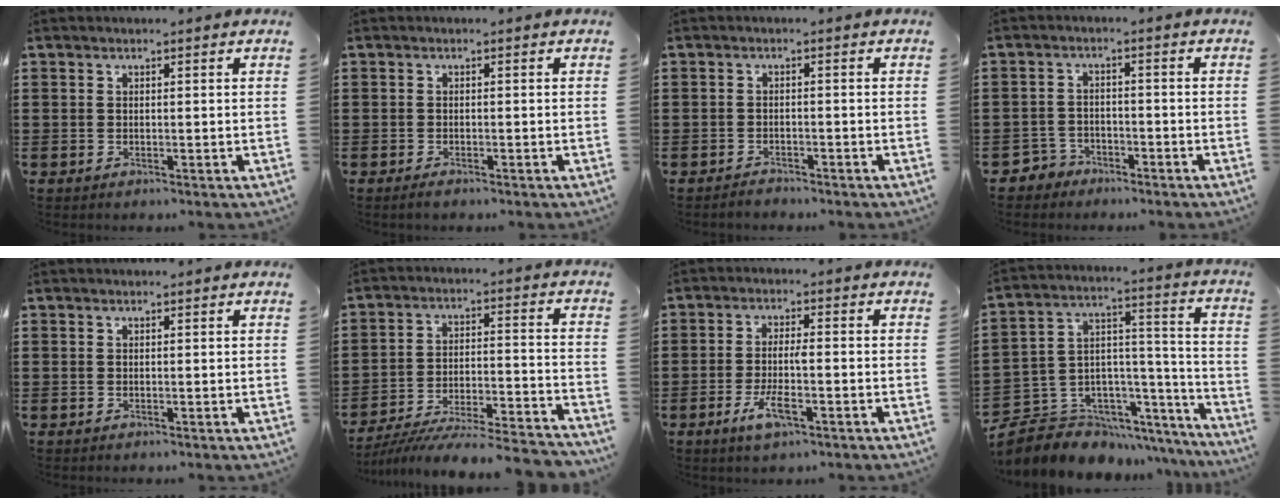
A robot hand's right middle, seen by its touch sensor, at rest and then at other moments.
{"total": 0.8, "force": [-0.6, 0.2, 0.4], "torque": [-0.010, -0.005, -0.012]}
{"total": 1.4, "force": [-1.4, 0.2, 0.0], "torque": [-0.004, 0.003, -0.031]}
{"total": 2.9, "force": [-2.6, 1.3, 0.0], "torque": [-0.015, 0.000, -0.059]}
{"total": 0.0}
{"total": 7.6, "force": [-7.3, 0.1, 2.3], "torque": [-0.036, 0.002, -0.145]}
{"total": 4.9, "force": [-2.0, 1.2, 4.3], "torque": [-0.090, -0.003, -0.043]}
{"total": 6.4, "force": [-4.6, 4.5, -0.4], "torque": [-0.016, -0.012, -0.084]}